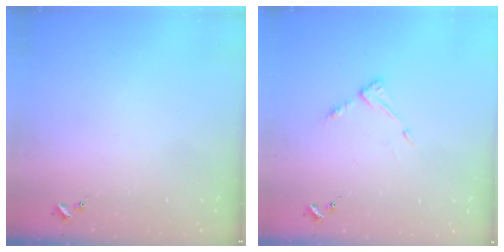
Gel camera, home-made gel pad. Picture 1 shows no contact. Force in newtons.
{"total": 5.6, "press": 5.6, "slide": 0.3}